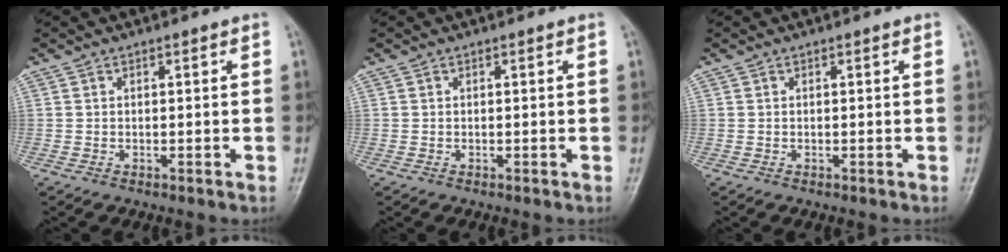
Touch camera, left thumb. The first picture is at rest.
{"total": 0.0}
{"total": 0.0}